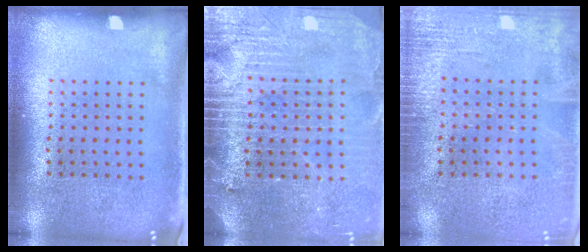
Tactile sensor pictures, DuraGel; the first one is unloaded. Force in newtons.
{"total": 3.9, "press": 3.6, "slide": 1.6}
{"total": 2.4, "press": 2.4, "slide": 0.3}